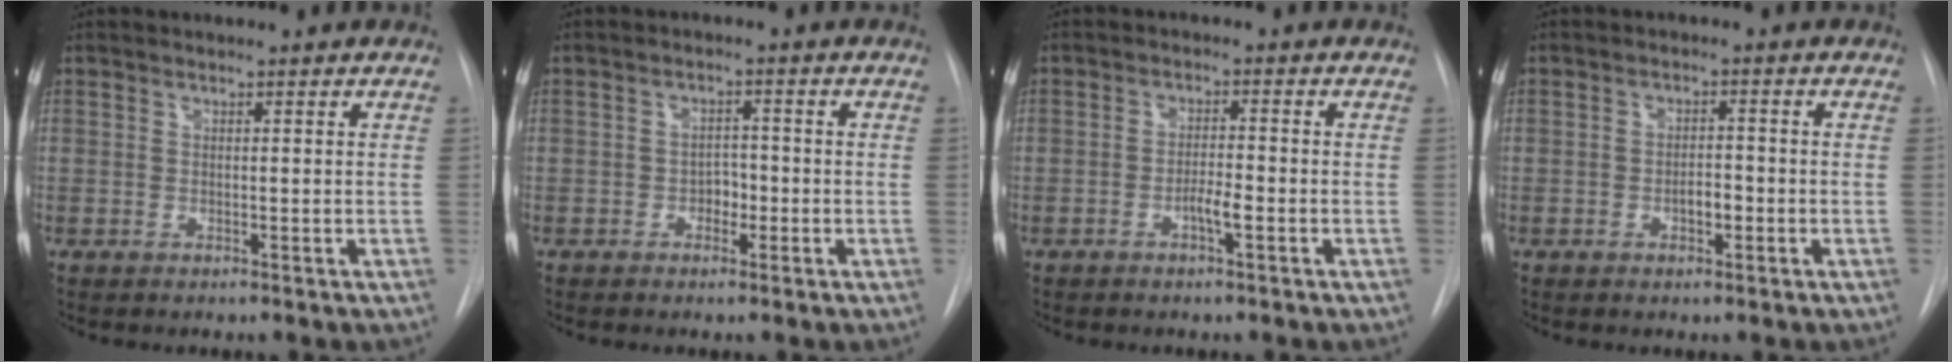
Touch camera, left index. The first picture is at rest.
{"total": 2.7, "force": [-2.0, 1.4, 1.2], "torque": [-0.011, 0.002, -0.031]}
{"total": 3.2, "force": [-2.4, 0.1, 2.1], "torque": [-0.036, -0.004, -0.039]}
{"total": 2.9, "force": [-2.1, 0.9, 1.8], "torque": [-0.026, -0.002, -0.030]}